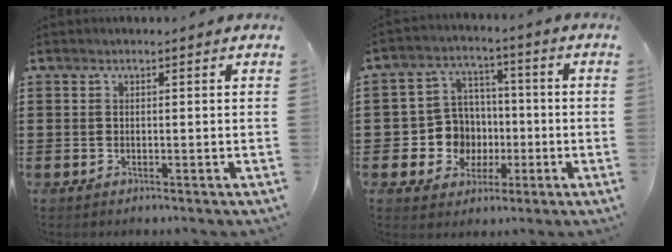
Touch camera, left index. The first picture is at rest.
{"total": 8.4, "force": [-1.1, 8.0, 2.4], "torque": [-0.079, 0.016, -0.013]}